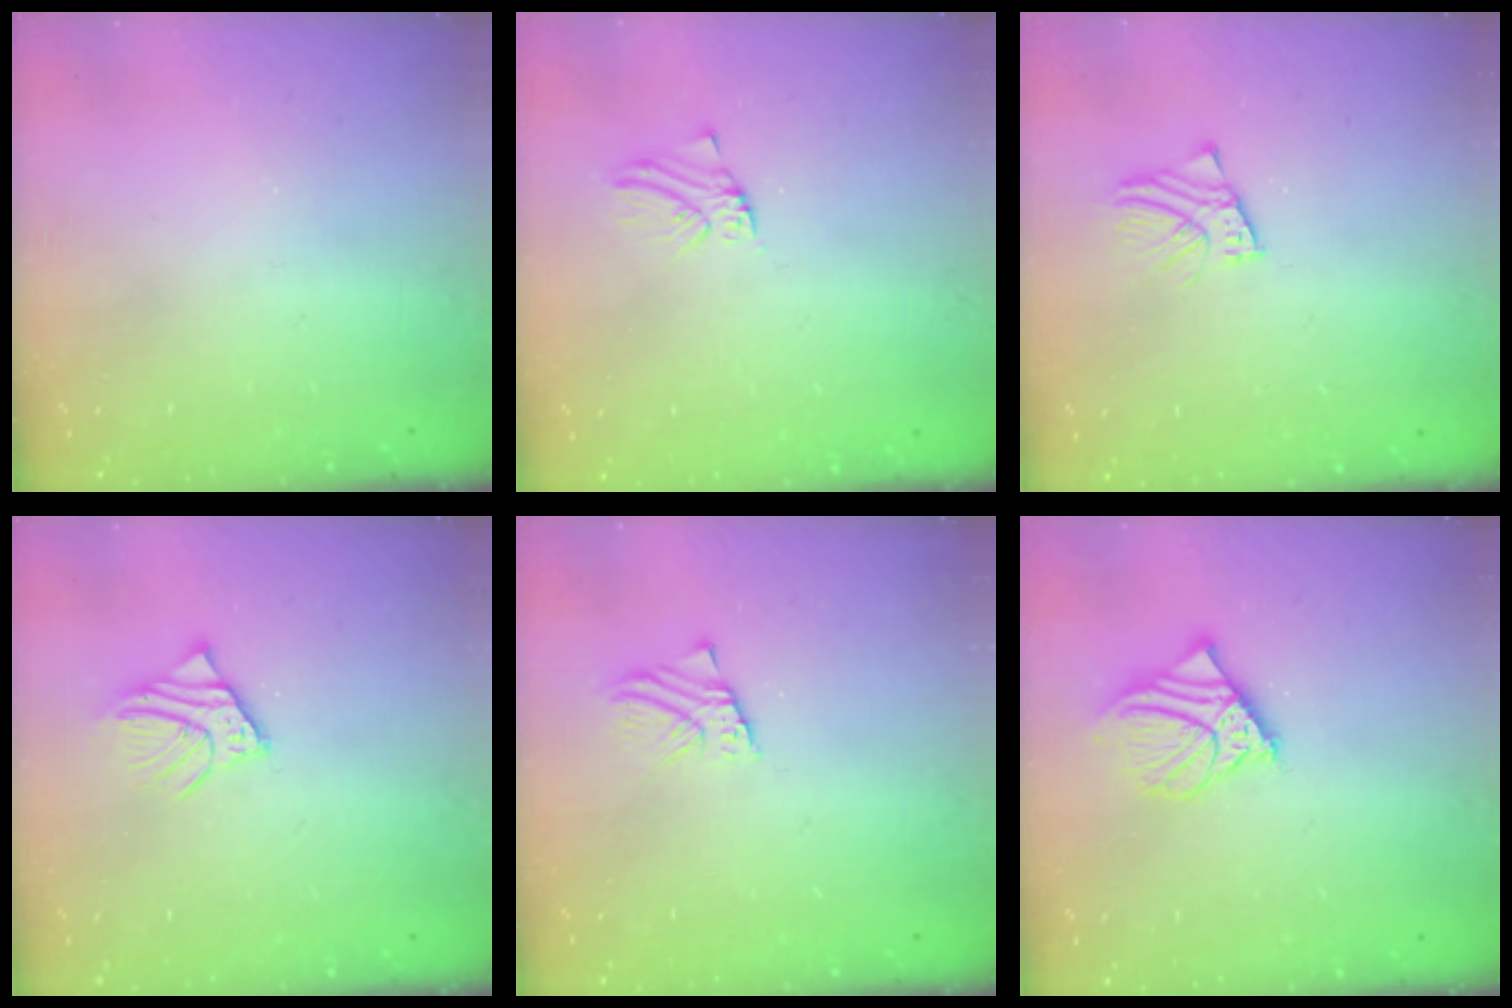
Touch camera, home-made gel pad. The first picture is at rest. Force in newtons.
{"total": 0.9, "press": 0.9, "slide": 0.1}
{"total": 3.0, "press": 3.0, "slide": 0.2}
{"total": 5.8, "press": 5.8, "slide": 0.7}
{"total": 1.4, "press": 1.4, "slide": 0.1}
{"total": 9.2, "press": 8.9, "slide": 2.1}